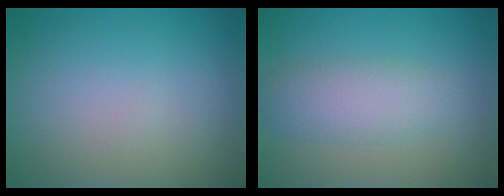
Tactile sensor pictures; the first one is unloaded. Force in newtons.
{"total": 3.4, "press": 3.4, "slide": 0.1}